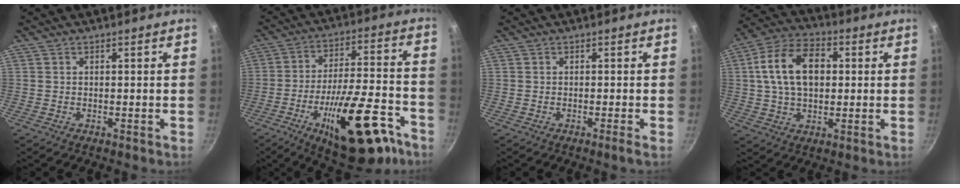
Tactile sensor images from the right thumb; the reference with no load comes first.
{"total": 23.0, "force": [-11.8, 8.5, 17.8], "torque": [-0.237, 0.057, -0.167]}
{"total": 1.0, "force": [-0.5, -0.2, 0.8], "torque": [-0.024, 0.002, -0.010]}
{"total": 14.7, "force": [2.5, 9.5, 10.9], "torque": [-0.175, 0.017, 0.031]}